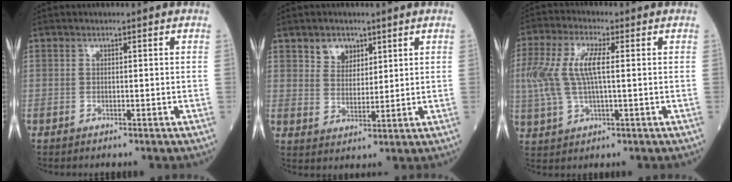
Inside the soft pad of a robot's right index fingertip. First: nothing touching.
{"total": 4.2, "force": [2.6, 2.9, 1.5], "torque": [-0.025, 0.003, 0.051]}
{"total": 9.0, "force": [1.1, 3.0, 8.5], "torque": [-0.204, 0.014, 0.023]}